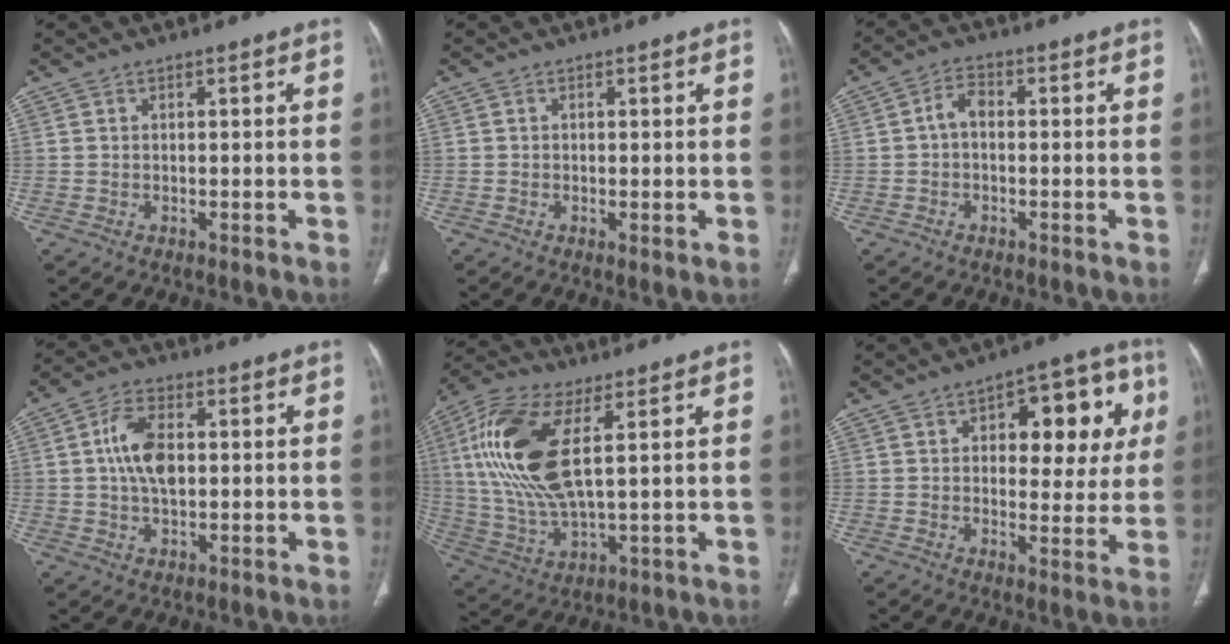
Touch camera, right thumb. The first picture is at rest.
{"total": 1.1, "force": [-0.2, 0.2, 1.1], "torque": [-0.023, -0.006, -0.003]}
{"total": 3.3, "force": [-0.3, 2.1, 2.6], "torque": [-0.042, 0.015, -0.013]}
{"total": 8.6, "force": [0.9, 4.8, 7.0], "torque": [-0.129, 0.008, 0.016]}
{"total": 18.4, "force": [4.7, 7.3, 16.2], "torque": [-0.360, -0.008, 0.093]}
{"total": 16.0, "force": [4.8, 8.0, 13.0], "torque": [-0.109, 0.006, 0.058]}